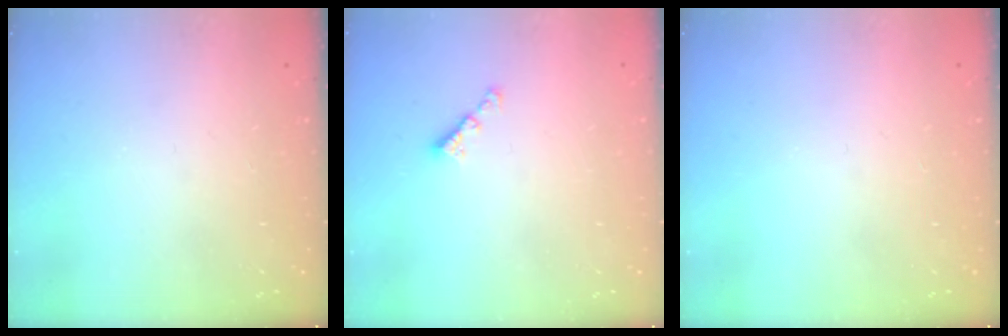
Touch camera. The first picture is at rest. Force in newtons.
{"total": 2.3, "press": 2.3, "slide": 0.4}
{"total": 0.0}